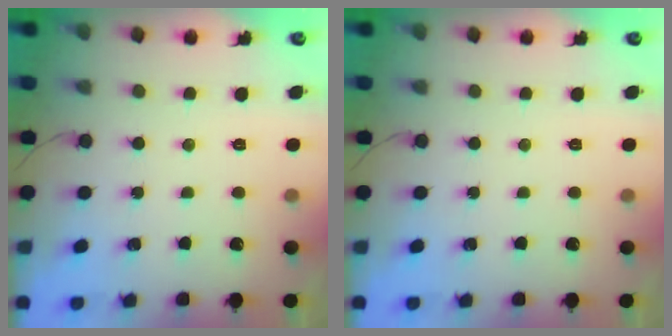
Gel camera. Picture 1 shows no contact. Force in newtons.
{"total": 0.0}